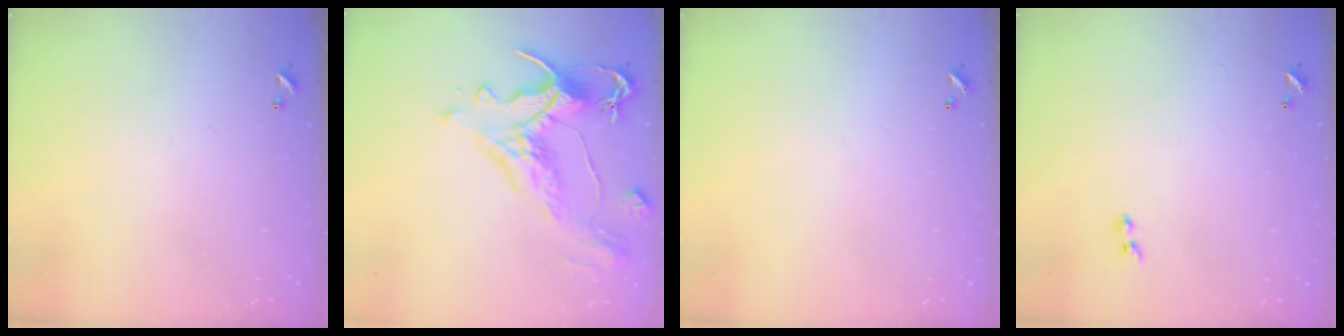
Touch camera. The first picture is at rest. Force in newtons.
{"total": 1.6, "press": 0.7, "slide": 1.4}
{"total": 0.0}
{"total": 1.9, "press": 1.7, "slide": 0.9}